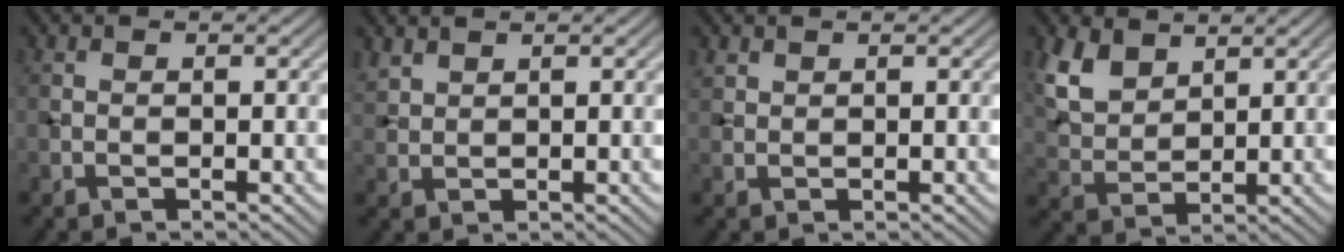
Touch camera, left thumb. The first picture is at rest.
{"total": 2.0, "force": [1.7, 0.7, 0.7], "torque": [-0.023, 0.005, 0.043]}
{"total": 1.1, "force": [1.0, 0.6, 0.3], "torque": [-0.009, 0.001, 0.024]}
{"total": 6.4, "force": [4.0, 3.4, 3.6], "torque": [-0.095, 0.002, 0.086]}